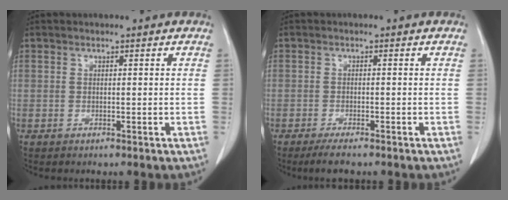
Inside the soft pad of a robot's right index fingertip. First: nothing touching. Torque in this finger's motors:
{"motor_torque": [-0.19, -0.27, -0.12, -0.05]}